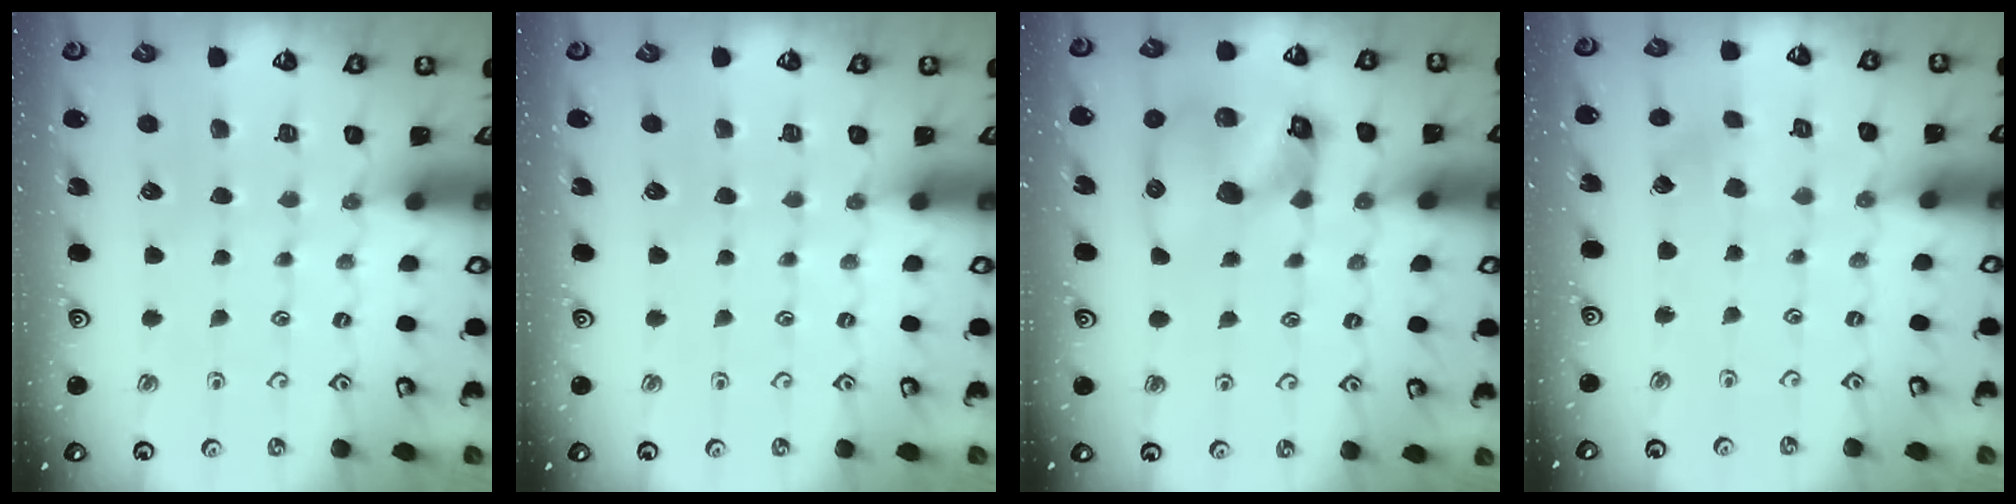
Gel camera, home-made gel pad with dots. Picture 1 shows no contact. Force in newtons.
{"total": 0.0}
{"total": 15.9, "press": 15.7, "slide": 2.4}
{"total": 2.2, "press": 2.2, "slide": 0.1}